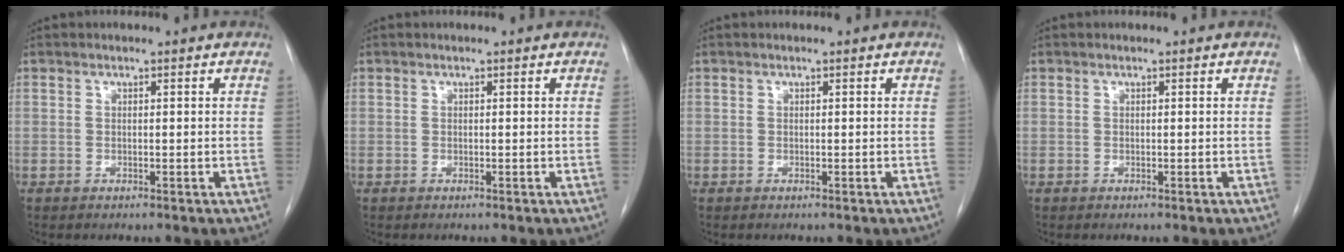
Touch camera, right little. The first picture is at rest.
{"total": 0.0}
{"total": 0.0}
{"total": 0.0}